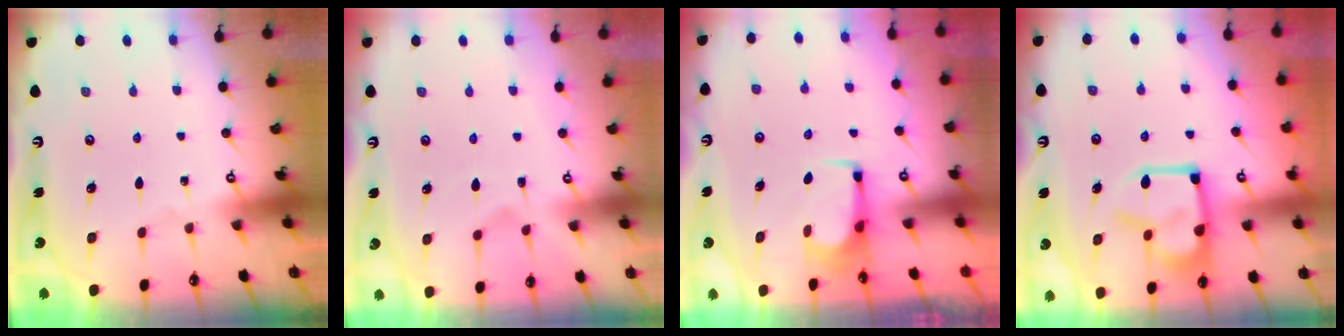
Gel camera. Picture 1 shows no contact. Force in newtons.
{"total": 2.5, "press": 2.2, "slide": 1.2}
{"total": 2.6, "press": 2.6, "slide": 0.4}
{"total": 9.5, "press": 9.4, "slide": 1.4}